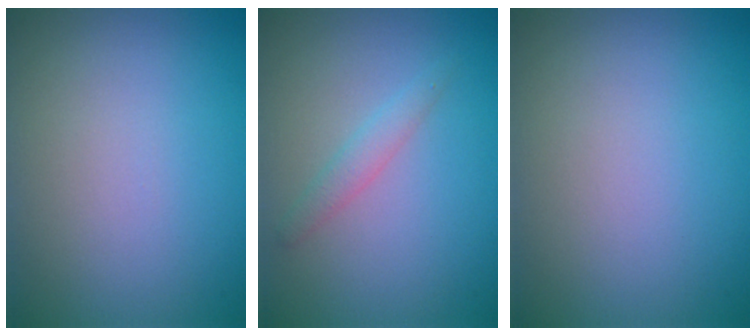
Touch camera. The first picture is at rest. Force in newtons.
{"total": 1.4, "press": 1.4, "slide": 0.0}
{"total": 0.0}